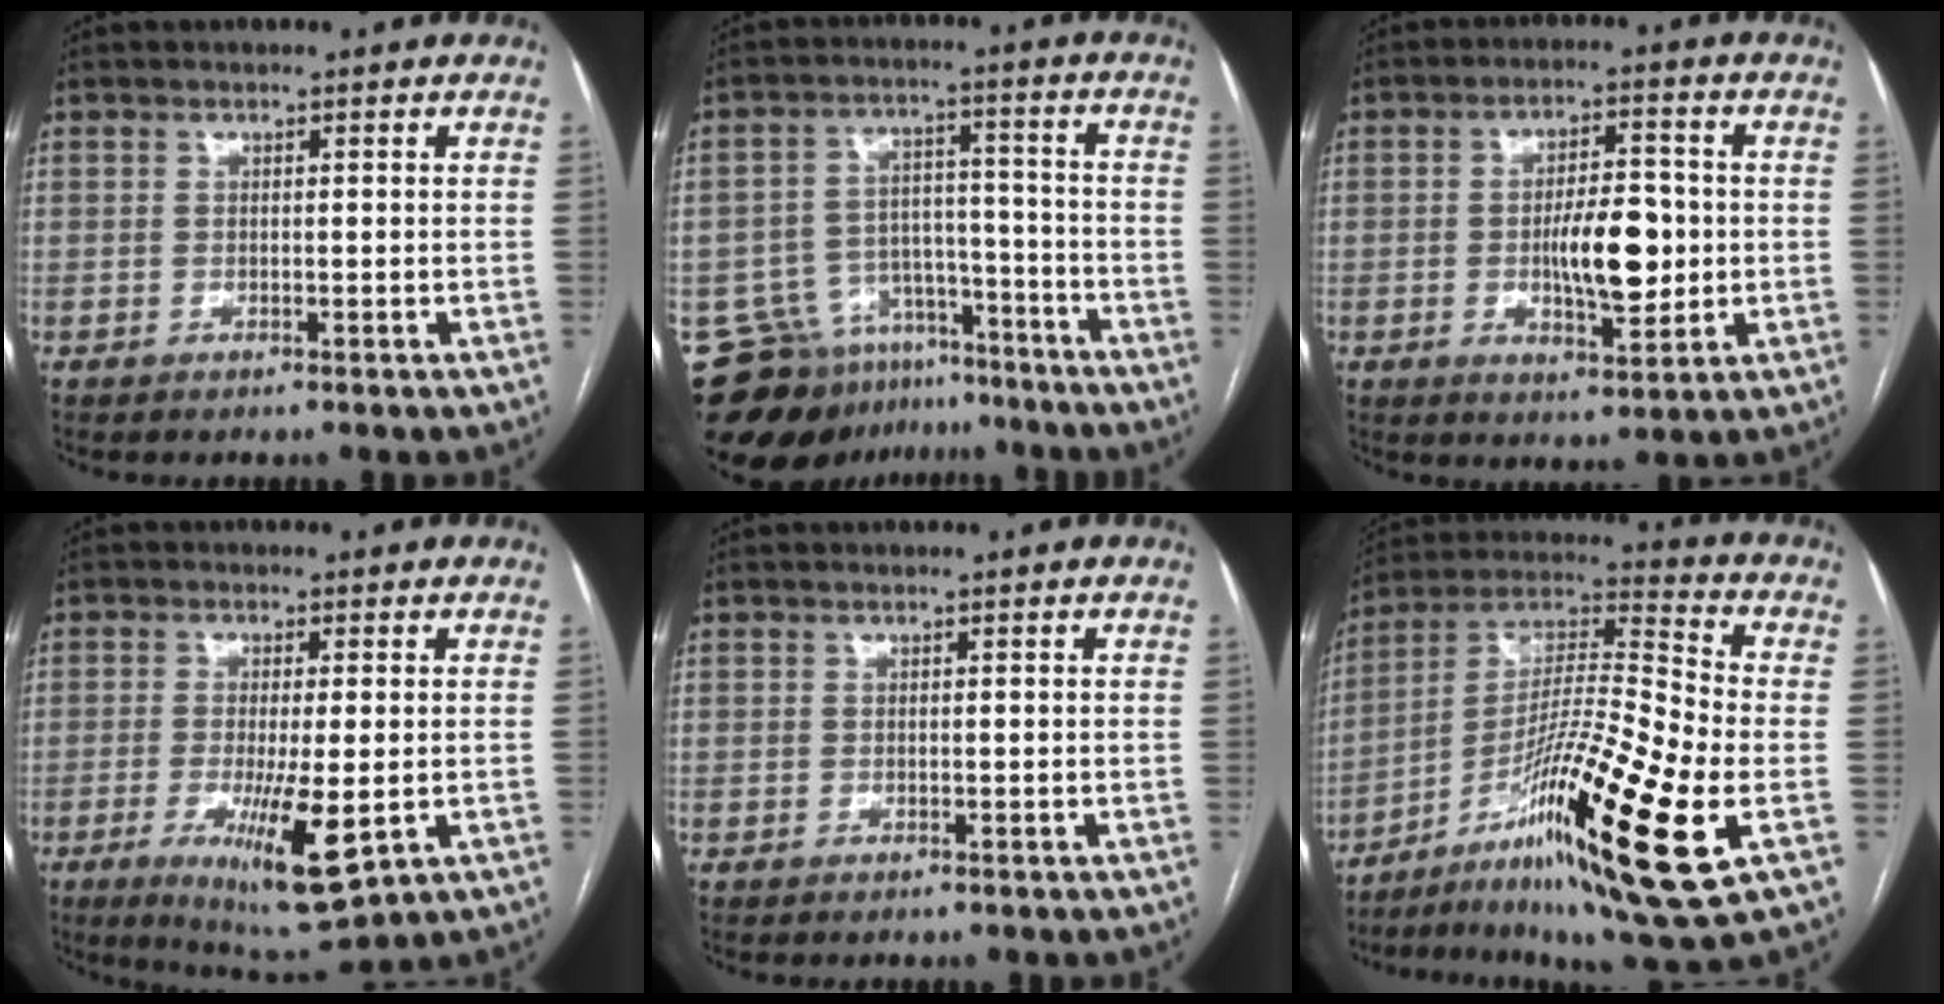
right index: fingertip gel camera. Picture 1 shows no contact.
{"total": 13.8, "force": [-11.1, 7.6, 3.1], "torque": [-0.050, 0.043, -0.166]}
{"total": 9.3, "force": [-0.8, 3.2, 8.7], "torque": [-0.147, 0.004, -0.008]}
{"total": 10.5, "force": [-2.9, 1.9, 9.9], "torque": [-0.169, -0.027, -0.038]}
{"total": 0.0}
{"total": 22.7, "force": [-8.2, 1.2, 21.2], "torque": [-0.375, -0.028, -0.142]}